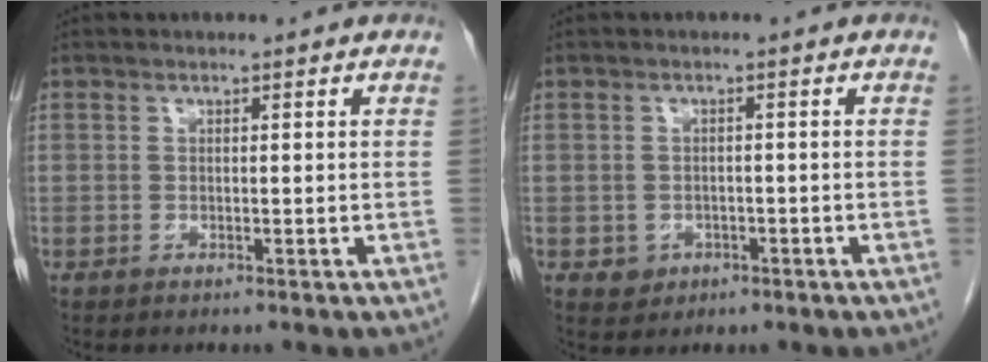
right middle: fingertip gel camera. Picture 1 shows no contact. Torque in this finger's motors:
{"motor_torque": [-0.12, -0.09, -0.01, 0.01]}